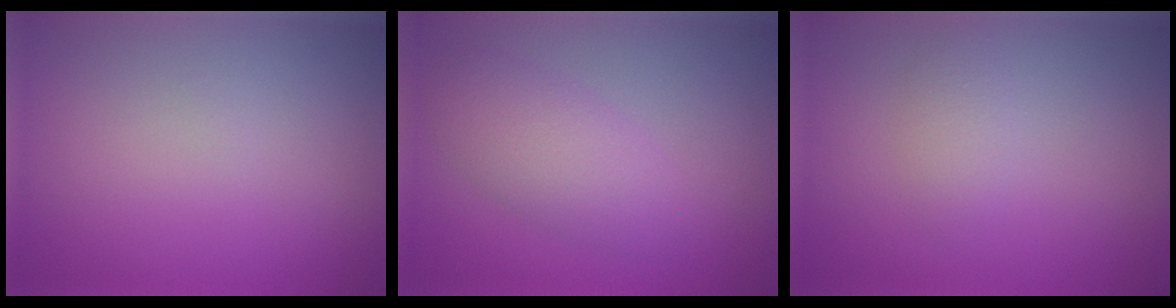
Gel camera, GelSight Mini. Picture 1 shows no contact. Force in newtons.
{"total": 3.9, "press": 3.9, "slide": 0.1}
{"total": 1.6, "press": 1.6, "slide": 0.0}